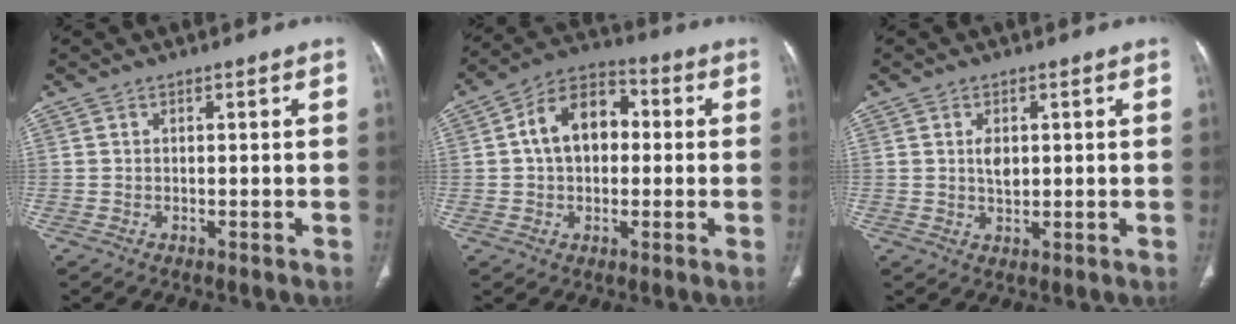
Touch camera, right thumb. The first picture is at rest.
{"total": 11.8, "force": [1.1, 8.2, 8.4], "torque": [-0.118, 0.029, 0.009]}
{"total": 3.0, "force": [0.7, 1.8, 2.2], "torque": [-0.031, -0.005, 0.014]}